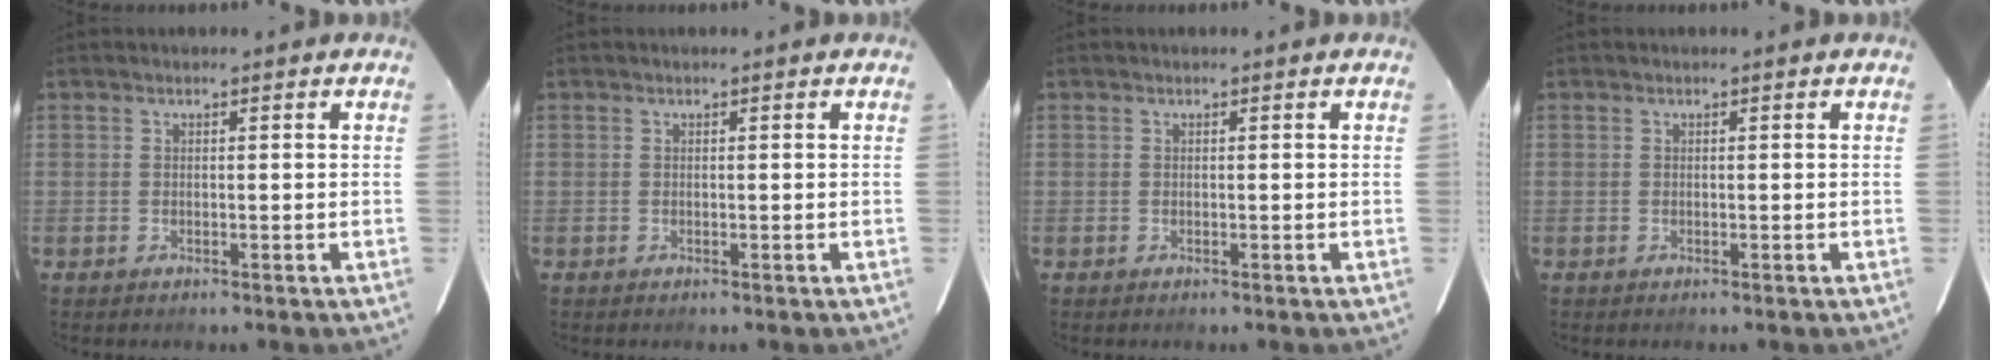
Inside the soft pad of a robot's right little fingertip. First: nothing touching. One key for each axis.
{"total": 0.0}
{"total": 0.0}
{"total": 0.0}